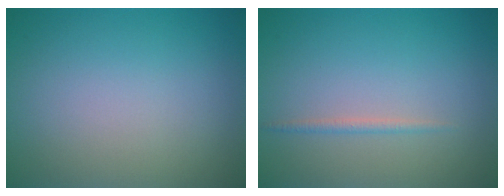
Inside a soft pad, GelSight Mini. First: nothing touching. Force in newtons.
{"total": 0.8, "press": 0.8, "slide": 0.0}